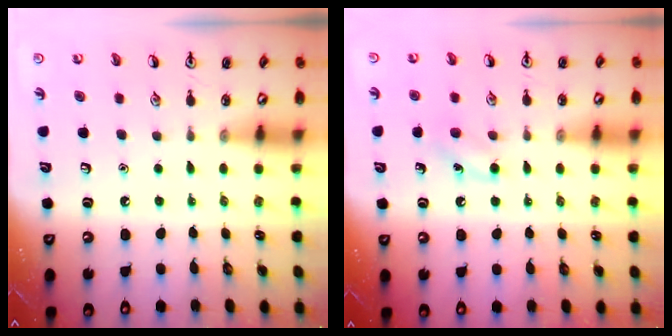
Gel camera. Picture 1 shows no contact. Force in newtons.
{"total": 6.0, "press": 5.7, "slide": 1.7}